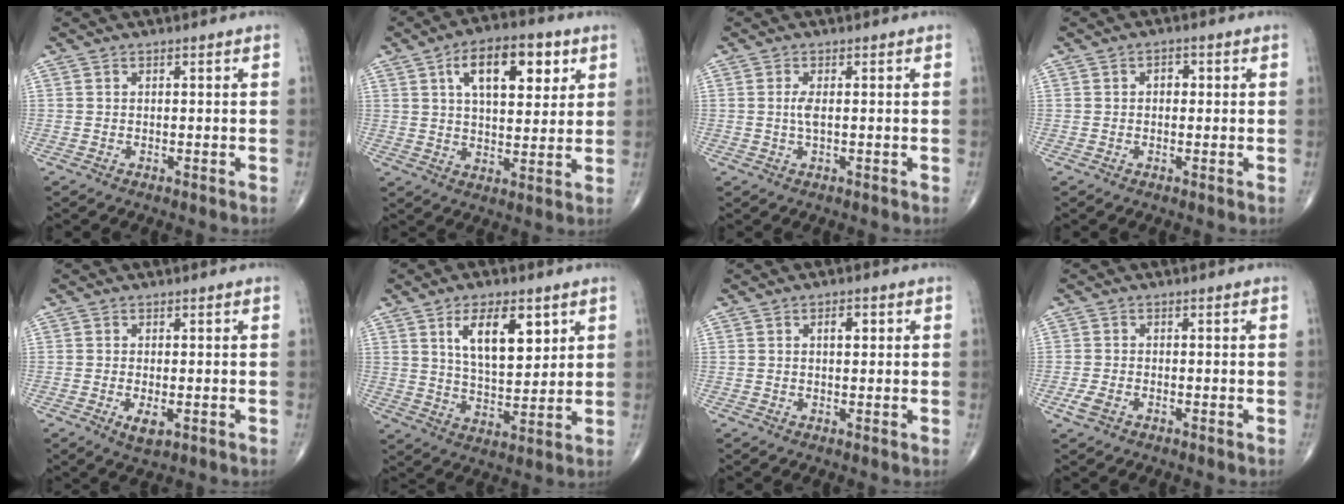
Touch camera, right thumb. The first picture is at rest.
{"total": 14.1, "force": [5.6, 6.8, 11.0], "torque": [-0.141, -0.009, 0.088]}
{"total": 1.9, "force": [0.2, 0.5, 1.9], "torque": [-0.045, -0.001, 0.006]}
{"total": 2.0, "force": [0.3, 1.4, 1.4], "torque": [-0.013, 0.006, 0.002]}
{"total": 3.0, "force": [-0.9, 1.3, 2.5], "torque": [-0.043, -0.006, -0.013]}
{"total": 12.0, "force": [5.1, 5.5, 9.4], "torque": [-0.136, -0.030, 0.096]}
{"total": 2.4, "force": [0.7, 1.2, 2.0], "torque": [-0.026, 0.000, 0.010]}
{"total": 2.5, "force": [-1.2, 1.4, 1.7], "torque": [-0.043, 0.002, -0.024]}